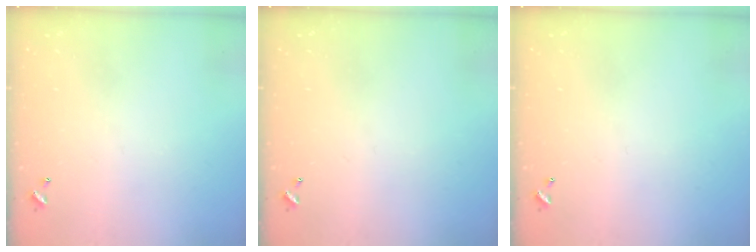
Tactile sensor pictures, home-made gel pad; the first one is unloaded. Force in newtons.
{"total": 0.0}
{"total": 0.0}